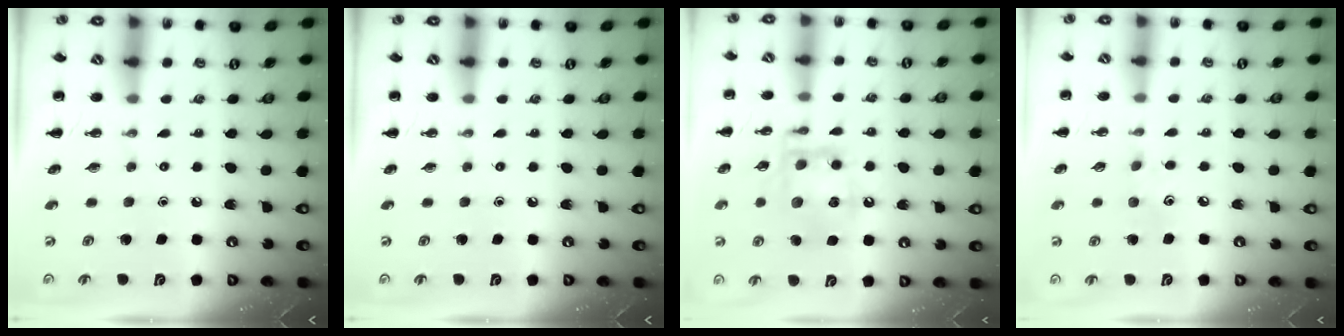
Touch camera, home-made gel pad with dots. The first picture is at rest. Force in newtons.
{"total": 0.0}
{"total": 14.5, "press": 14.3, "slide": 2.3}
{"total": 6.2, "press": 6.0, "slide": 1.7}